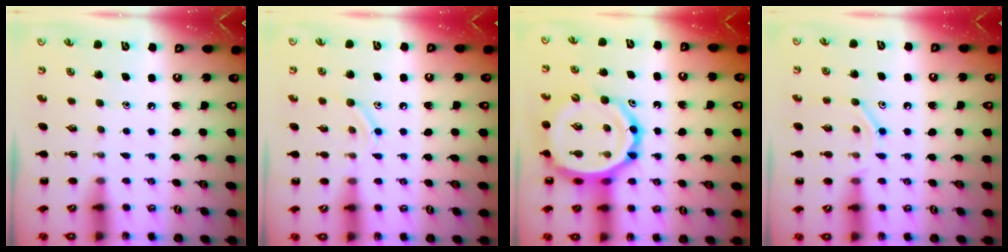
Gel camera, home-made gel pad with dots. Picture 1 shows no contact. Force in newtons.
{"total": 9.1, "press": 8.9, "slide": 1.6}
{"total": 15.3, "press": 14.8, "slide": 4.2}
{"total": 8.4, "press": 8.4, "slide": 1.0}